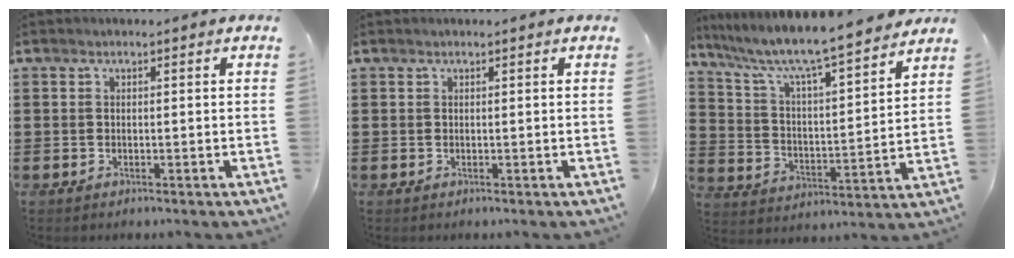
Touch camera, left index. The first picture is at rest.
{"total": 0.0}
{"total": 7.3, "force": [6.4, 0.1, 3.6], "torque": [-0.098, -0.053, 0.102]}